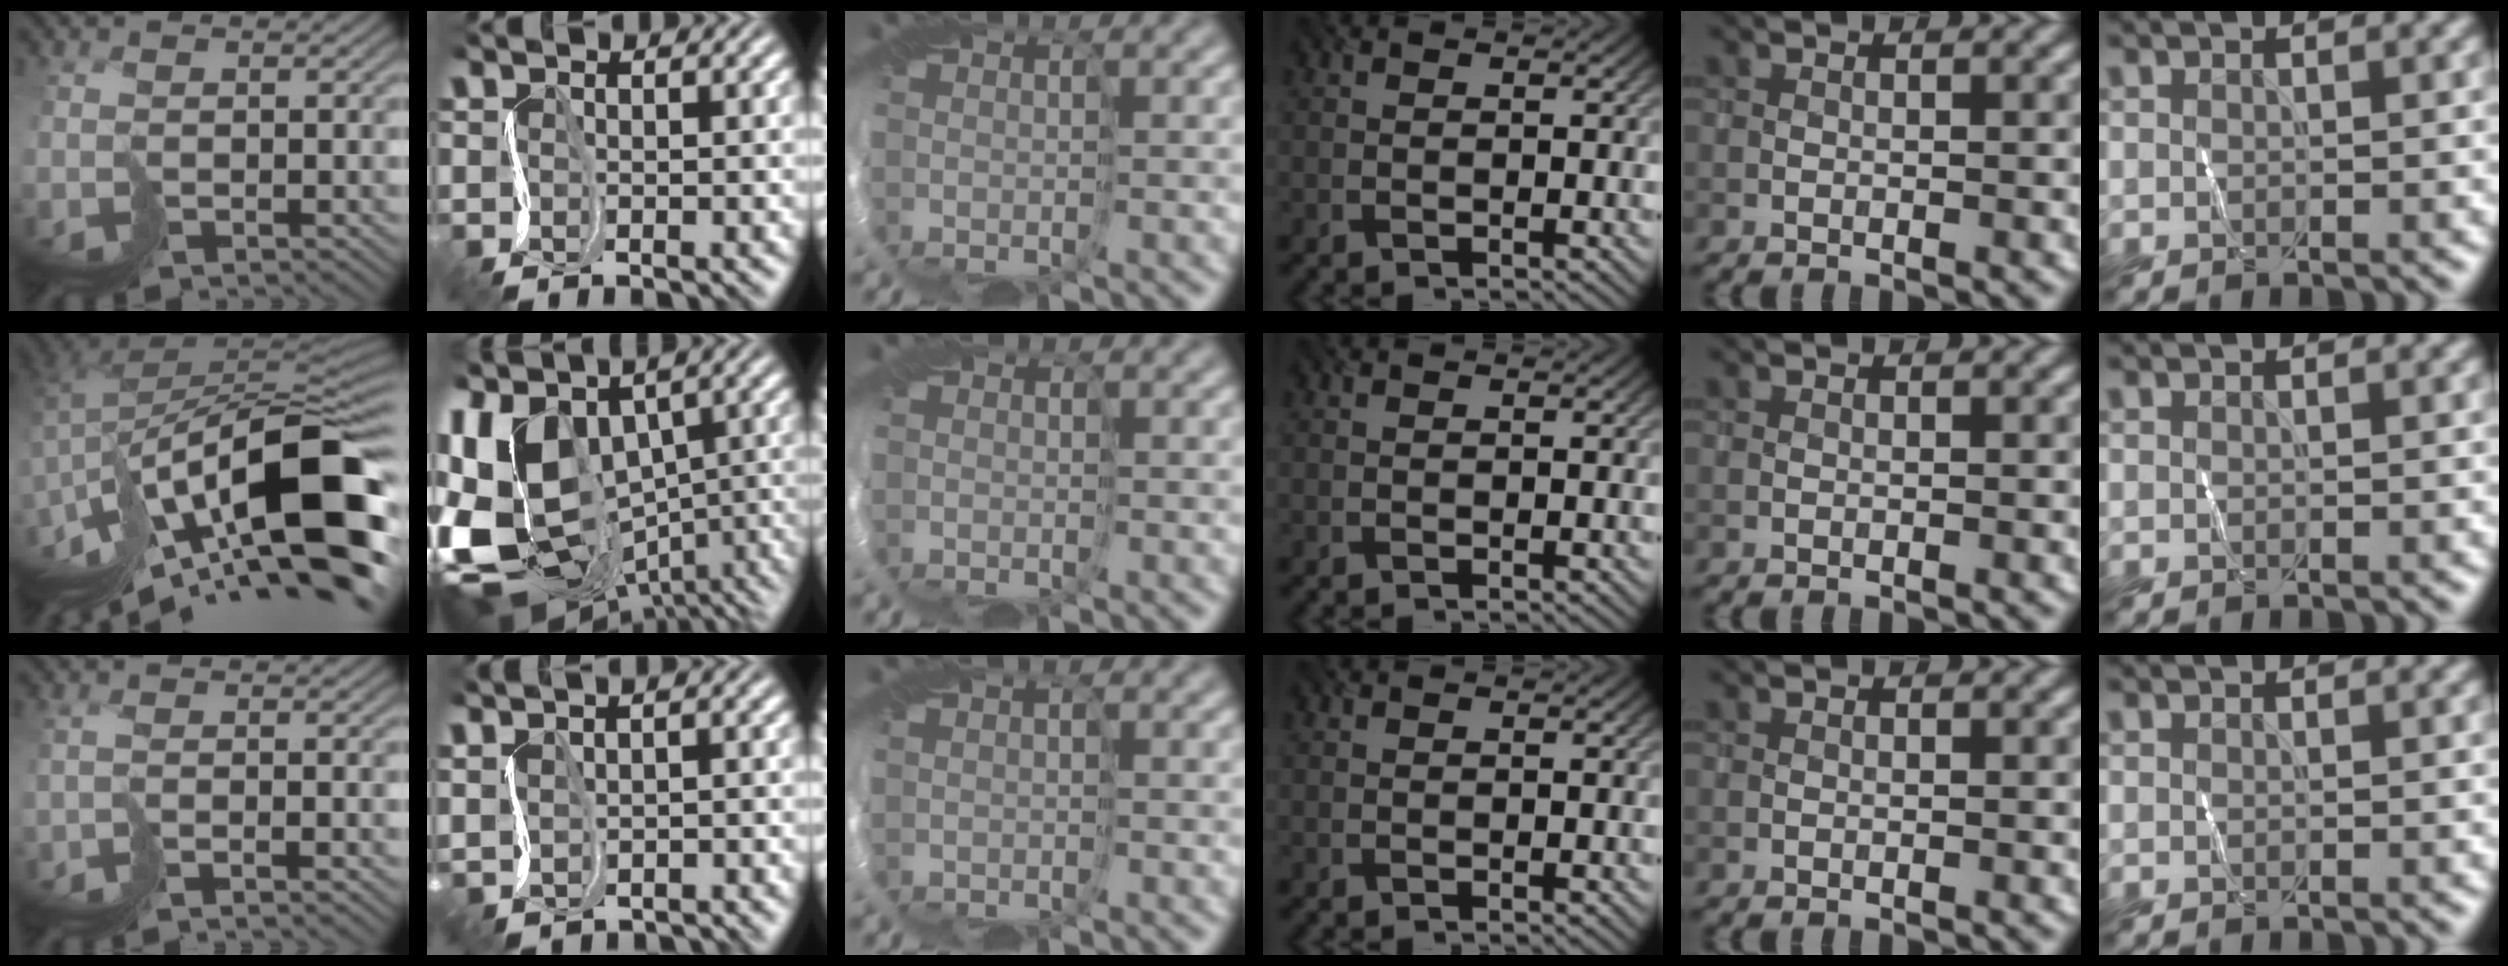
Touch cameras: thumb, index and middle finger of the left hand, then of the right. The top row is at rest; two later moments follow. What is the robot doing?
{"motion": "cut", "object": "paper"}